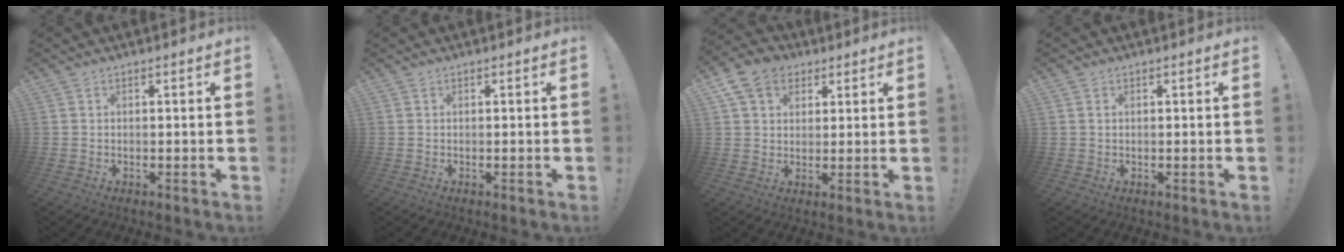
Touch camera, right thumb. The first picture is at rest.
{"total": 0.0}
{"total": 10.6, "force": [4.9, 7.9, 5.0], "torque": [-0.087, -0.009, 0.099]}
{"total": 0.8, "force": [0.4, 0.6, 0.4], "torque": [-0.015, 0.005, 0.009]}